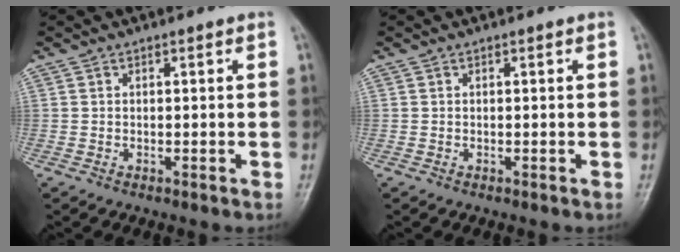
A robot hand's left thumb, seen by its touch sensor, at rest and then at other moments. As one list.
[{"total": 0.0}]